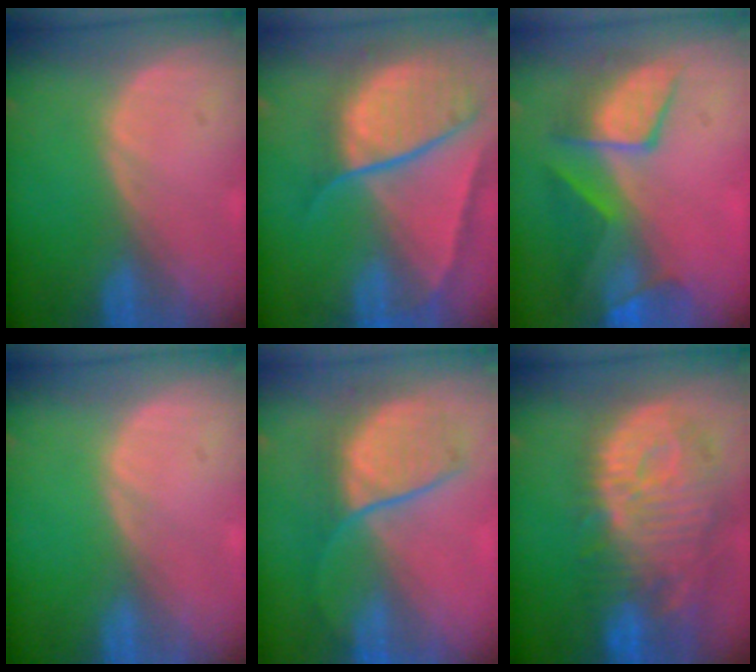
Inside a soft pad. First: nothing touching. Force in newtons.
{"total": 10.7, "press": 9.0, "slide": 5.8}
{"total": 8.4, "press": 8.1, "slide": 2.2}
{"total": 0.0}
{"total": 7.4, "press": 7.4, "slide": 0.2}
{"total": 12.8, "press": 11.4, "slide": 5.9}